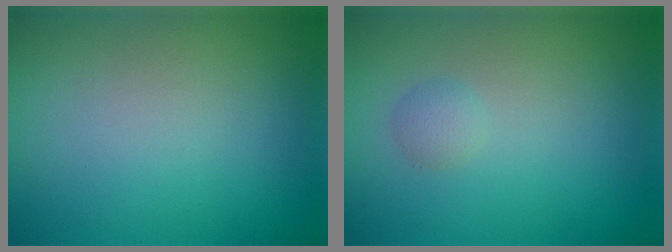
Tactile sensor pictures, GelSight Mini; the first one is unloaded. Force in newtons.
{"total": 1.0, "press": 1.0, "slide": 0.1}